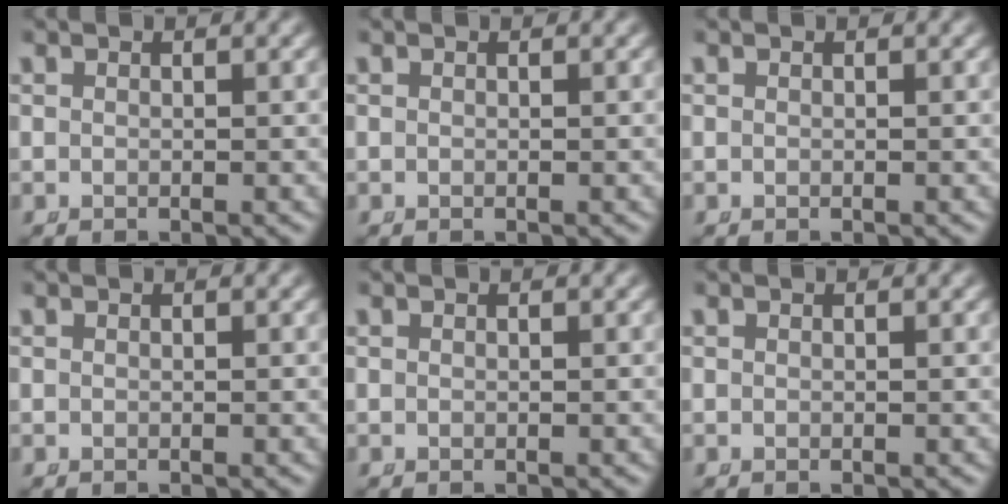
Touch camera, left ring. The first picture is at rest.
{"total": 0.0}
{"total": 0.0}
{"total": 0.0}
{"total": 0.0}
{"total": 0.0}